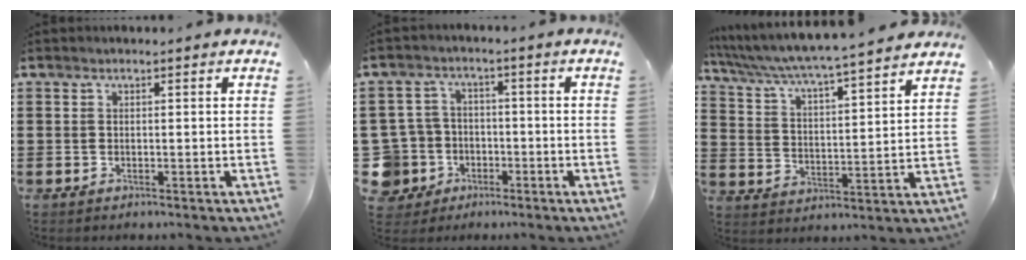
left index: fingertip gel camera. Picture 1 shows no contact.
{"total": 7.3, "force": [-2.9, 6.4, 2.0], "torque": [-0.091, 0.006, -0.059]}
{"total": 4.5, "force": [4.1, -0.7, 1.7], "torque": [-0.055, -0.040, 0.061]}